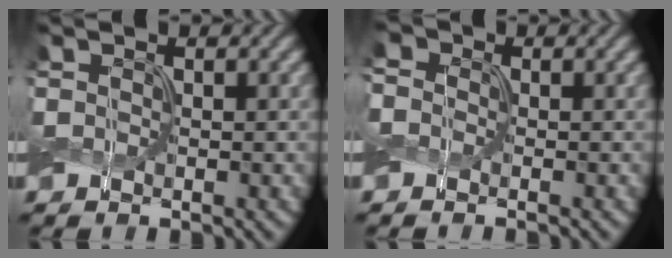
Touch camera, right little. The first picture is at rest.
{"total": 2.4, "force": [0.2, 2.1, 1.2], "torque": [-0.026, 0.011, -0.014]}